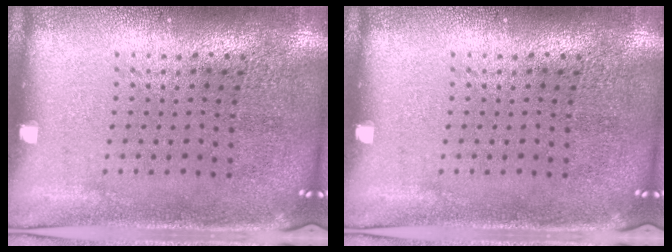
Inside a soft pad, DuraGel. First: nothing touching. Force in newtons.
{"total": 0.0}